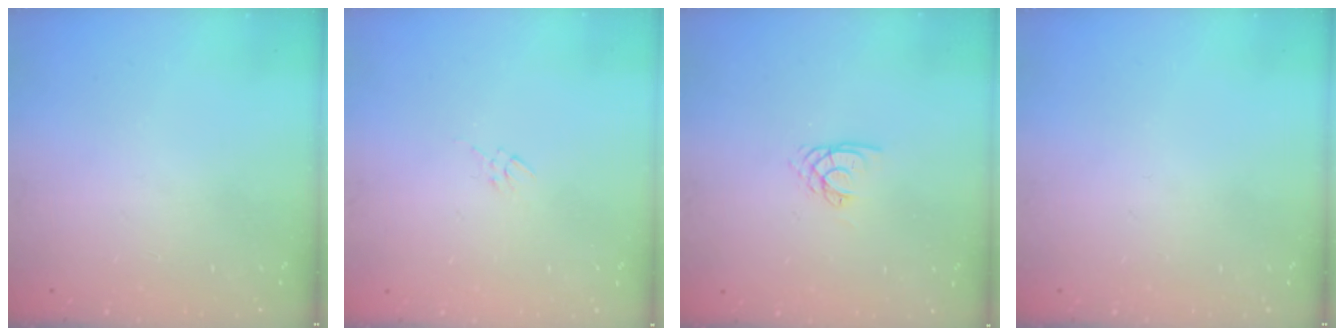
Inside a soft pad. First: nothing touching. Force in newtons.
{"total": 2.7, "press": 2.7, "slide": 0.5}
{"total": 2.2, "press": 2.2, "slide": 0.2}
{"total": 0.0}